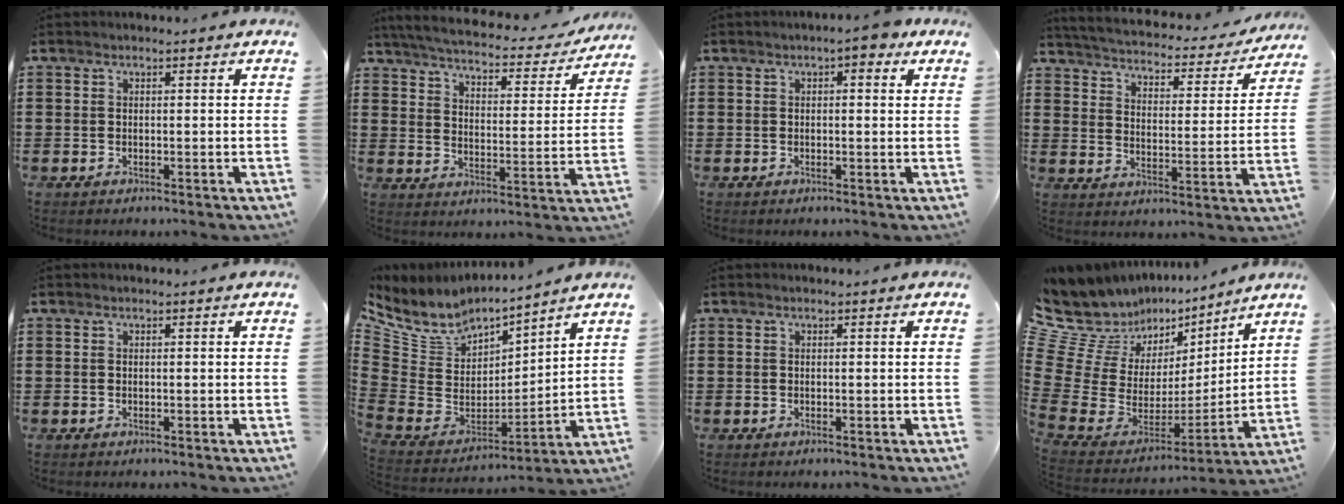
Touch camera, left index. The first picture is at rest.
{"total": 4.0, "force": [3.7, 0.3, 1.6], "torque": [-0.053, -0.027, 0.055]}
{"total": 2.7, "force": [1.1, 0.8, 2.3], "torque": [-0.031, 0.000, 0.014]}
{"total": 2.8, "force": [2.7, 0.1, 0.7], "torque": [-0.033, -0.027, 0.036]}
{"total": 0.0}
{"total": 6.5, "force": [5.3, 3.5, 1.4], "torque": [-0.074, -0.052, 0.094]}
{"total": 0.0}
{"total": 8.9, "force": [5.0, 7.0, 2.5], "torque": [-0.112, -0.061, 0.085]}